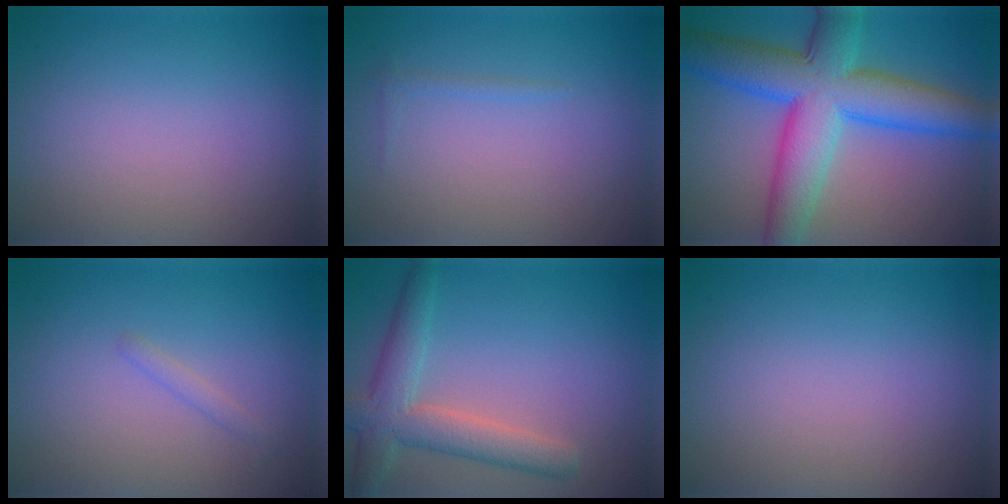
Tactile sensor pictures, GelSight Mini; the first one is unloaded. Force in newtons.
{"total": 0.6, "press": 0.6, "slide": 0.1}
{"total": 11.1, "press": 11.1, "slide": 0.2}
{"total": 0.9, "press": 0.9, "slide": 0.0}
{"total": 4.8, "press": 4.8, "slide": 0.3}
{"total": 0.0}